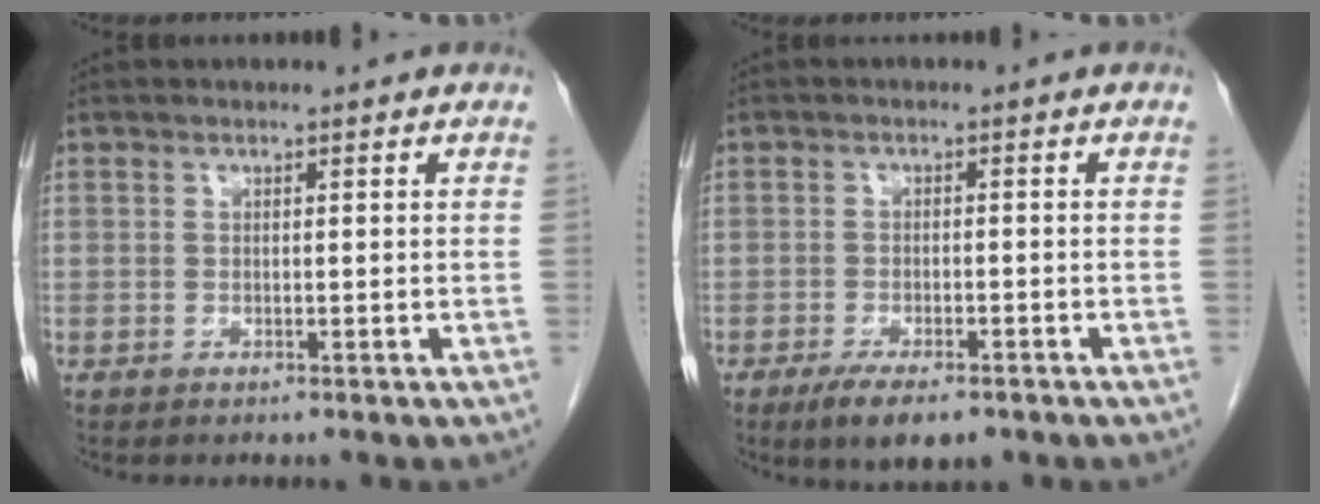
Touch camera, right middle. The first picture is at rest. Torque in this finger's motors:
{"motor_torque": [1.25, -0.89, 0.26, 0.06]}